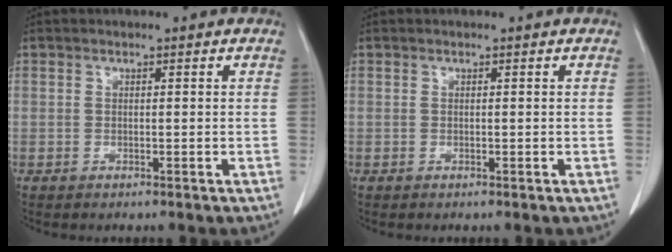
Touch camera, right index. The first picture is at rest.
{"total": 0.0}